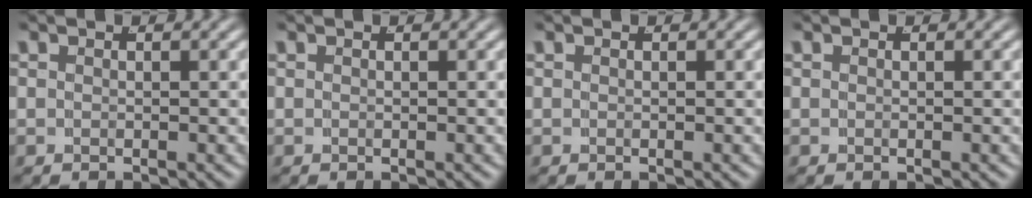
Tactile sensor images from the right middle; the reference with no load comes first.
{"total": 0.0}
{"total": 0.0}
{"total": 0.0}